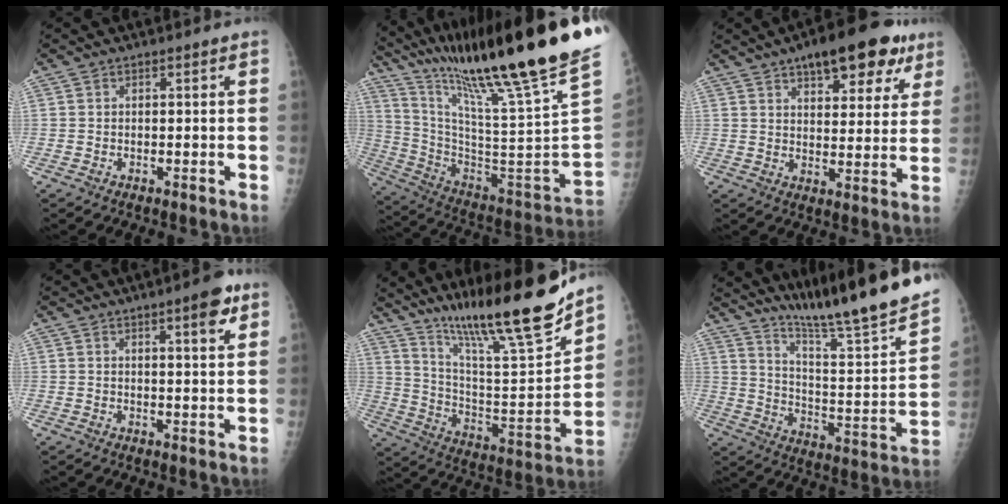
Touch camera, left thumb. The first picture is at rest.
{"total": 35.0, "force": [24.1, 1.3, 25.3], "torque": [-0.392, -0.122, 0.390]}
{"total": 16.8, "force": [10.1, 7.2, 11.3], "torque": [-0.113, -0.022, 0.139]}
{"total": 5.7, "force": [3.3, 1.1, 4.5], "torque": [-0.056, -0.015, 0.043]}
{"total": 25.2, "force": [18.9, 3.0, 16.4], "torque": [-0.245, -0.083, 0.319]}
{"total": 25.3, "force": [20.5, 1.0, 14.9], "torque": [-0.214, -0.121, 0.313]}